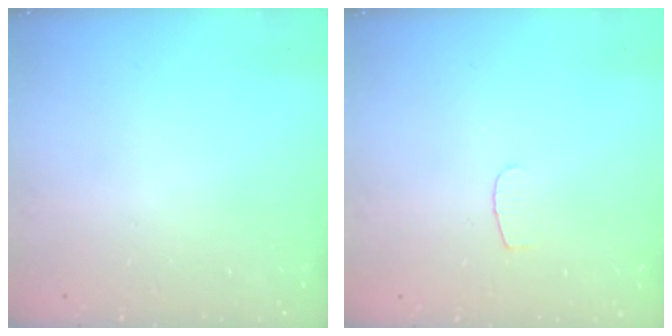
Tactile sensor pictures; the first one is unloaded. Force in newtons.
{"total": 3.6, "press": 3.5, "slide": 0.4}